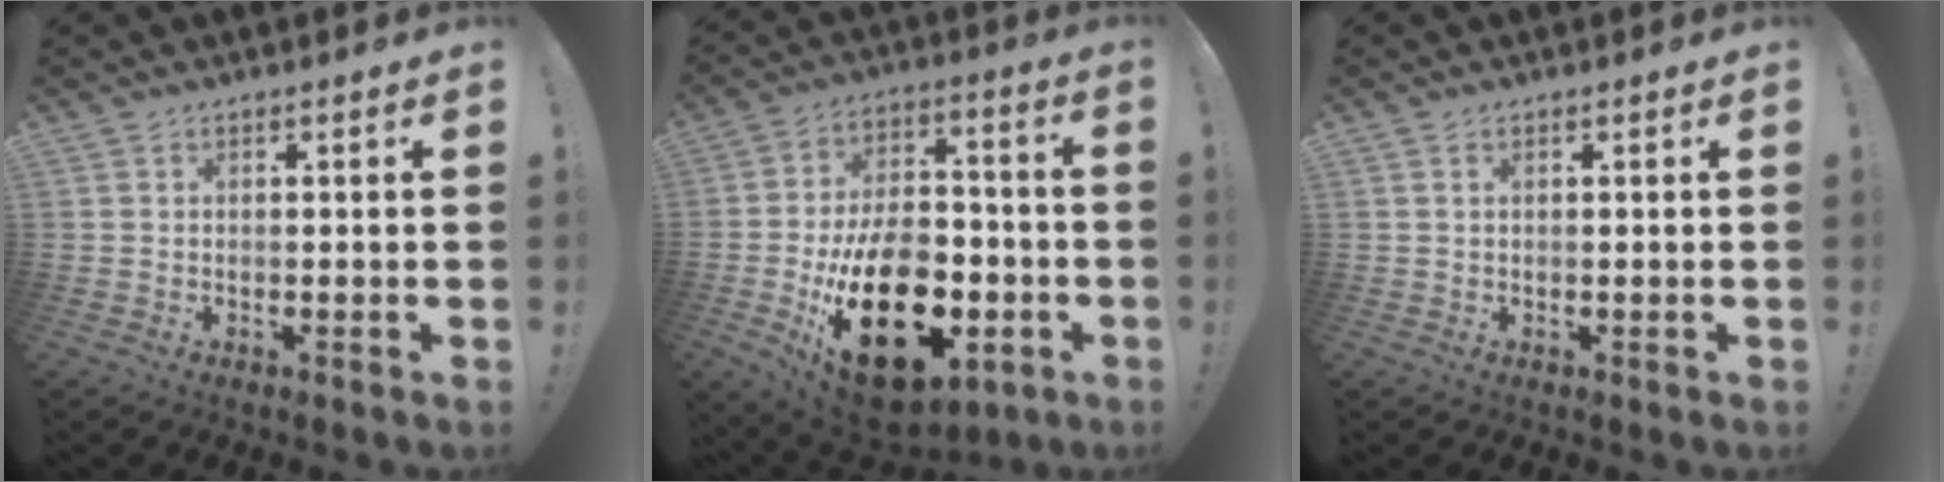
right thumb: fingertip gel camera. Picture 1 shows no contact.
{"total": 27.2, "force": [-8.3, 16.5, 20.0], "torque": [-0.328, 0.049, -0.114]}
{"total": 0.5, "force": [0.3, 0.3, 0.3], "torque": [-0.008, 0.002, 0.005]}